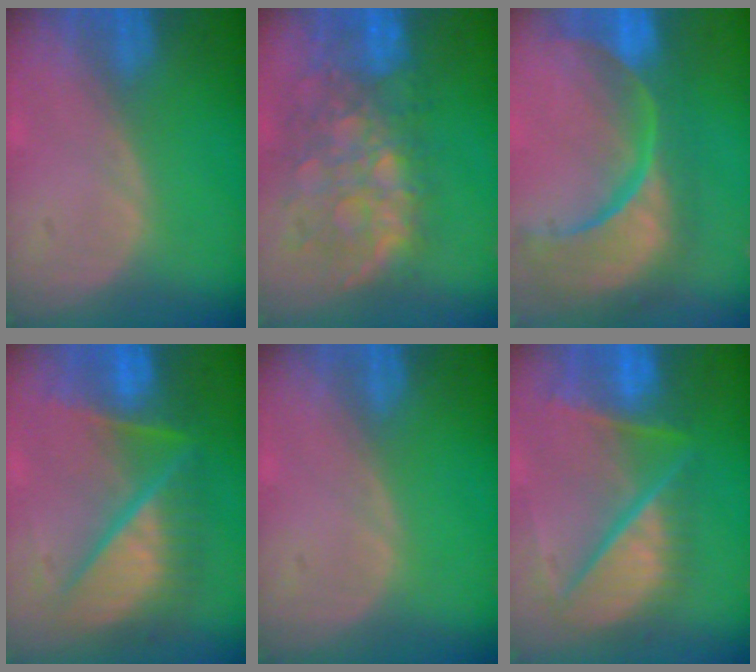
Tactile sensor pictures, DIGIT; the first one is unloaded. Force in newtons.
{"total": 11.1, "press": 9.6, "slide": 5.6}
{"total": 15.3, "press": 12.1, "slide": 9.4}
{"total": 11.0, "press": 11.0, "slide": 1.3}
{"total": 0.0}
{"total": 11.4, "press": 9.4, "slide": 6.4}